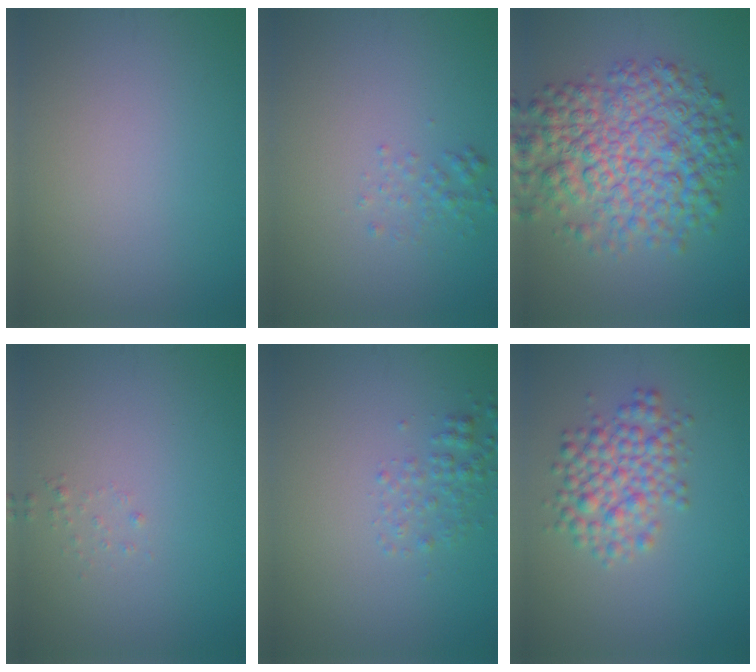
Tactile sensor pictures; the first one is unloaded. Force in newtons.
{"total": 1.3, "press": 1.3, "slide": 0.1}
{"total": 9.1, "press": 9.1, "slide": 0.1}
{"total": 0.6, "press": 0.6, "slide": 0.1}
{"total": 1.8, "press": 1.8, "slide": 0.1}
{"total": 4.4, "press": 4.3, "slide": 0.2}